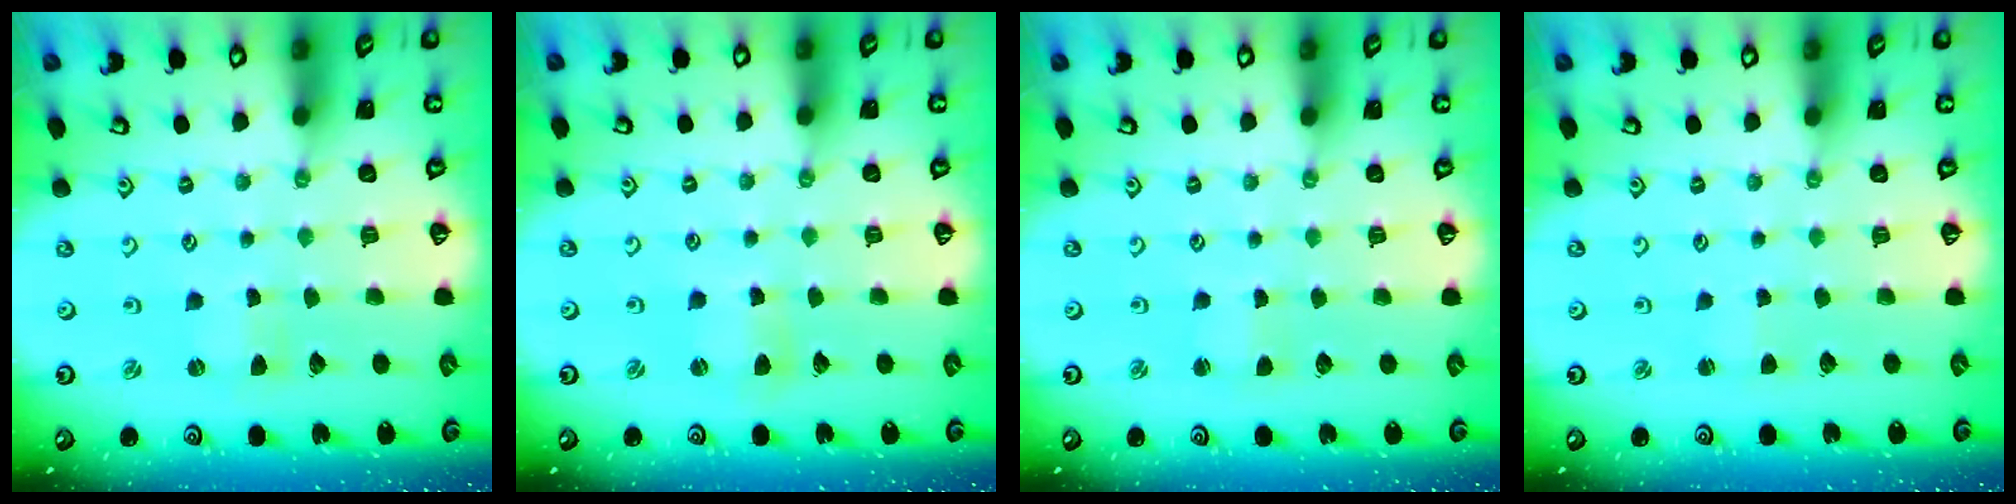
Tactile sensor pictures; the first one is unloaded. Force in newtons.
{"total": 2.5, "press": 2.5, "slide": 0.3}
{"total": 1.7, "press": 1.7, "slide": 0.2}
{"total": 1.5, "press": 1.5, "slide": 0.1}